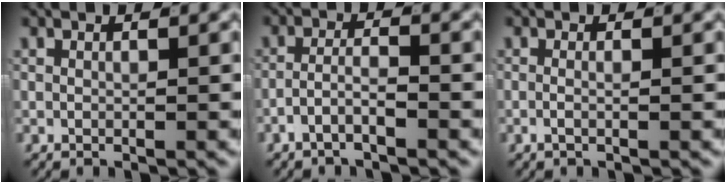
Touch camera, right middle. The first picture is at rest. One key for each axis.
{"total": 2.6, "fx": -2.1, "fy": 0.5, "fz": 1.3, "tx": -0.021, "ty": -0.003, "tz": -0.042}
{"total": 1.0, "fx": -0.6, "fy": -0.1, "fz": 0.8, "tx": -0.021, "ty": -0.006, "tz": -0.010}